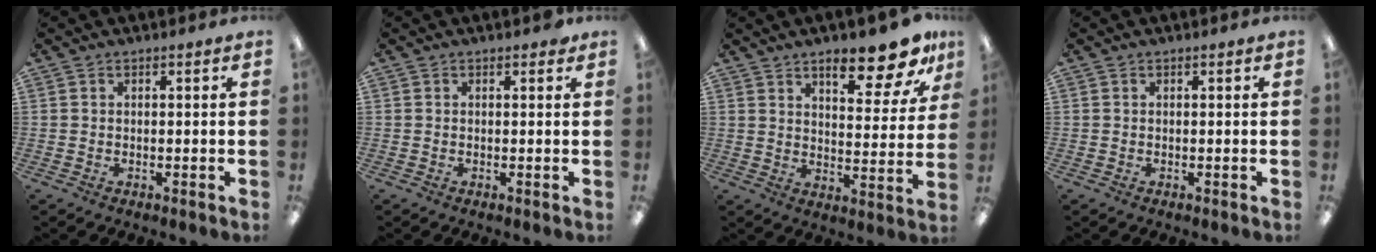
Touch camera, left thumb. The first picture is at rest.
{"total": 0.7, "force": [0.5, 0.3, 0.3], "torque": [0.000, -0.002, 0.006]}
{"total": 14.5, "force": [10.2, 4.3, 9.3], "torque": [-0.115, -0.063, 0.164]}
{"total": 0.0}